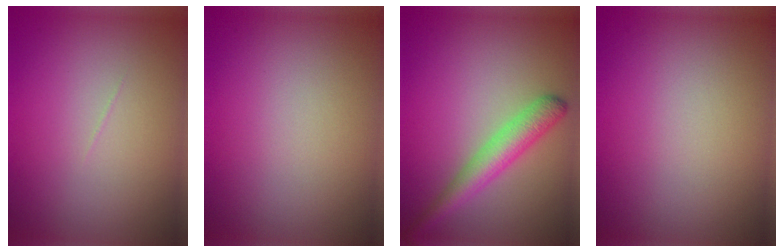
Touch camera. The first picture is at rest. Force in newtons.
{"total": 0.0}
{"total": 3.6, "press": 3.6, "slide": 0.1}
{"total": 0.0}